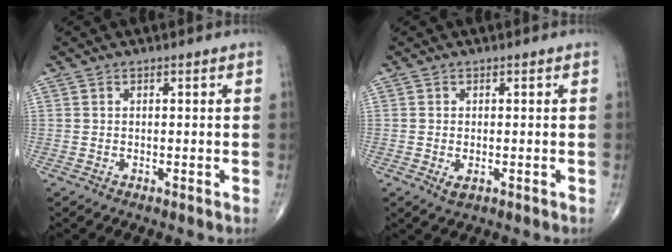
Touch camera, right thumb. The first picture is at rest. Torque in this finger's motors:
{"motor_torque": [-0.32, 0.06, -0.14, -0.10, 0.05]}